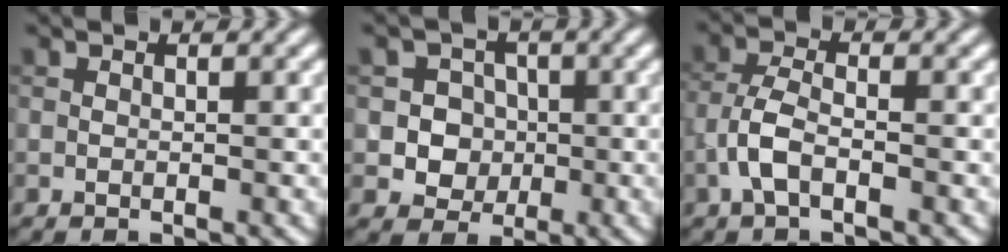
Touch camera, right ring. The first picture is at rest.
{"total": 3.8, "force": [-0.4, 3.6, 1.3], "torque": [0.002, 0.007, -0.024]}
{"total": 2.9, "force": [-1.4, 1.1, 2.4], "torque": [-0.054, 0.006, -0.037]}